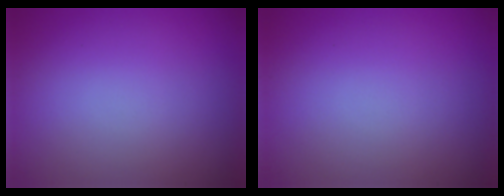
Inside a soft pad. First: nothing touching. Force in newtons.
{"total": 0.0}